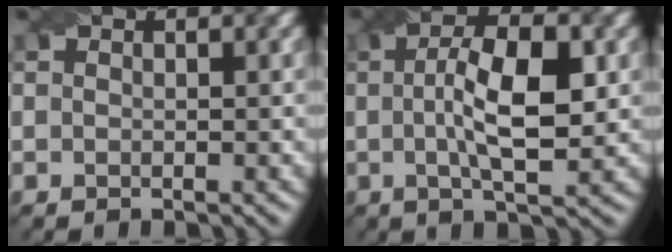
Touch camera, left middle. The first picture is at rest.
{"total": 7.1, "force": [0.5, 2.1, 6.8], "torque": [-0.111, 0.010, 0.005]}